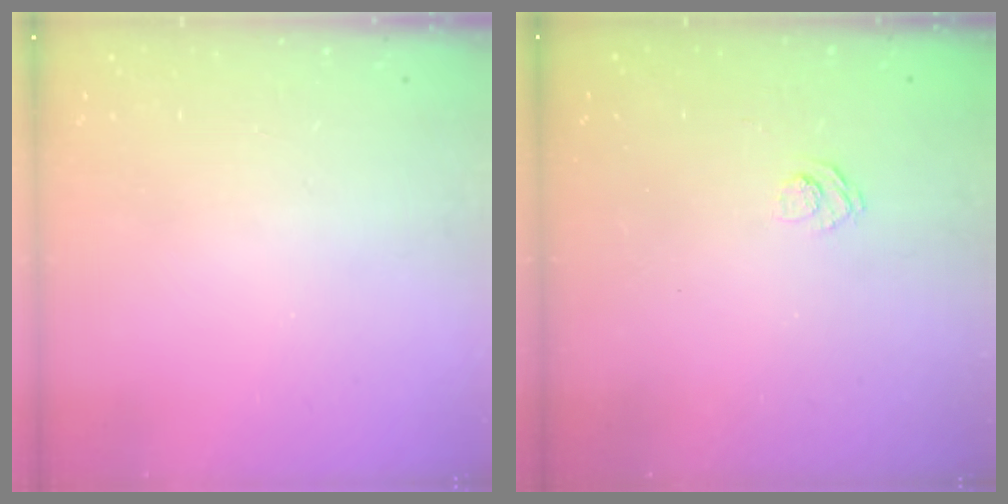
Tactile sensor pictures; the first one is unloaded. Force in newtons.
{"total": 3.7, "press": 3.4, "slide": 1.3}